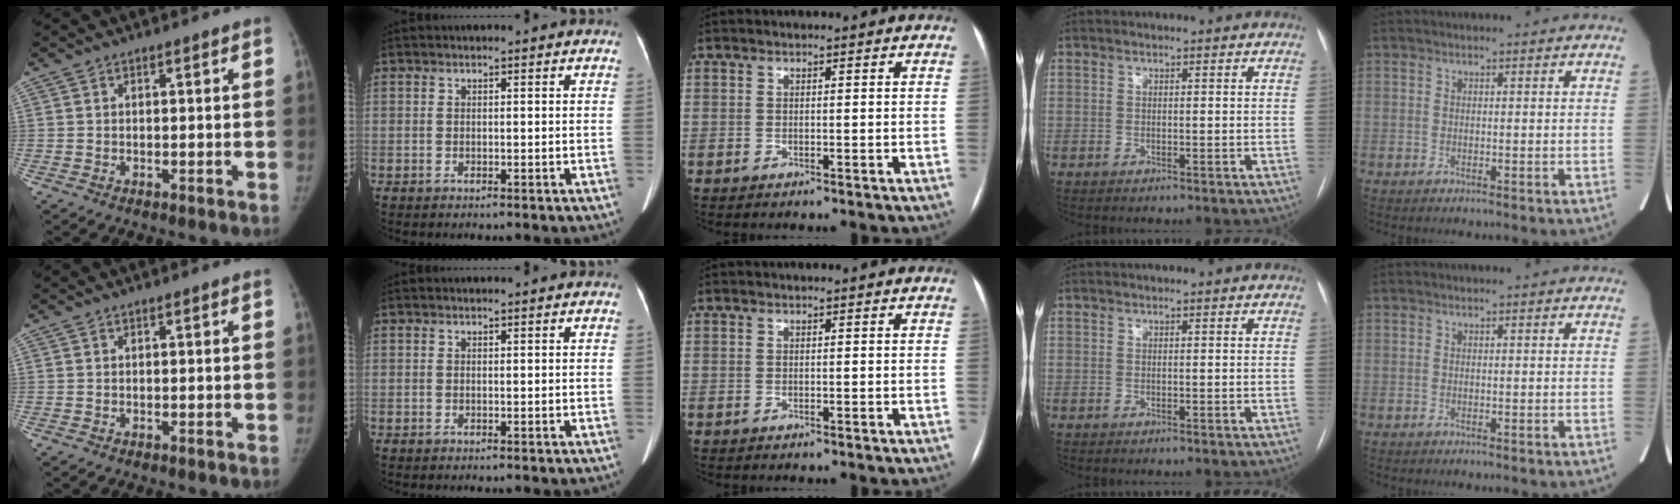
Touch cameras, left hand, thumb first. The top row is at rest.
{}